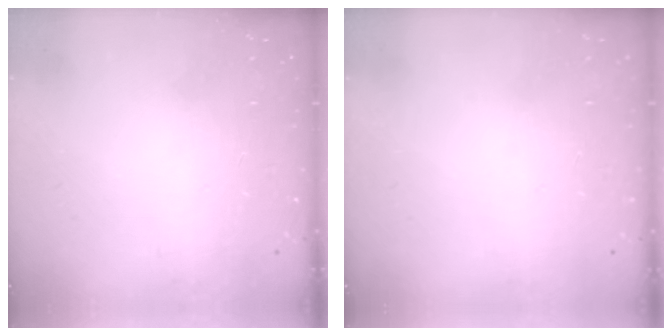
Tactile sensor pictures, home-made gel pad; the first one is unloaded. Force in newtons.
{"total": 0.0}